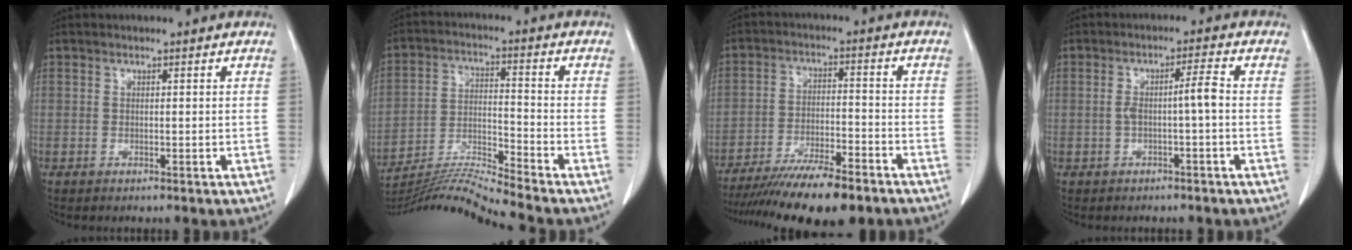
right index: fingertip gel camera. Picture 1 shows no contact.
{"total": 10.9, "force": [-10.0, -3.0, 2.9], "torque": [-0.052, -0.001, -0.186]}
{"total": 15.3, "force": [-12.3, 2.6, 8.7], "torque": [-0.147, -0.020, -0.199]}
{"total": 3.7, "force": [-0.5, 0.0, 3.7], "torque": [-0.068, 0.012, -0.005]}